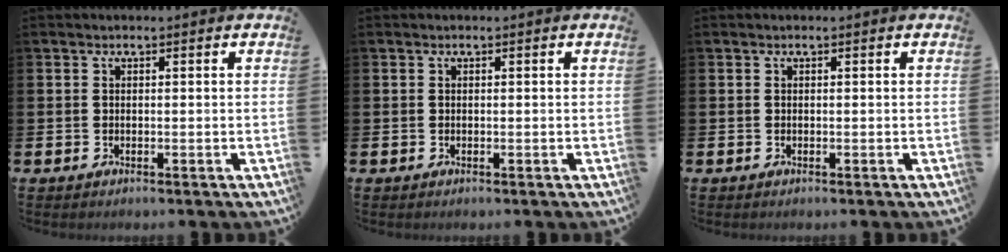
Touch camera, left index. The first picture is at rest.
{"total": 0.0}
{"total": 0.0}